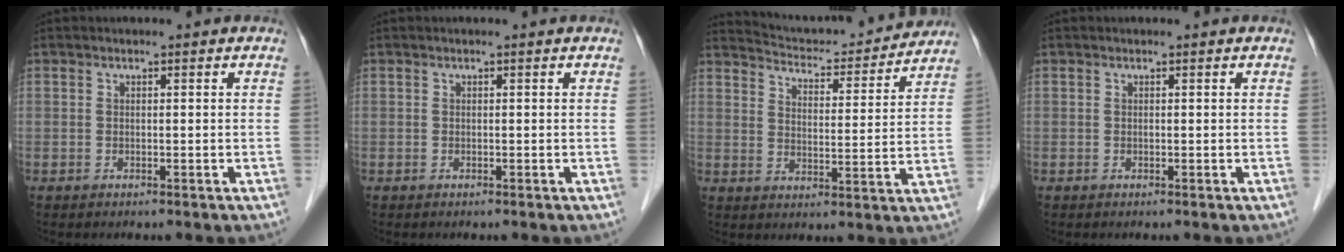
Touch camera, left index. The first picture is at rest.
{"total": 0.7, "force": [0.7, 0.1, 0.1], "torque": [-0.005, 0.010, 0.008]}
{"total": 15.3, "force": [14.9, 1.8, 3.4], "torque": [-0.049, -0.008, 0.202]}
{"total": 0.0}